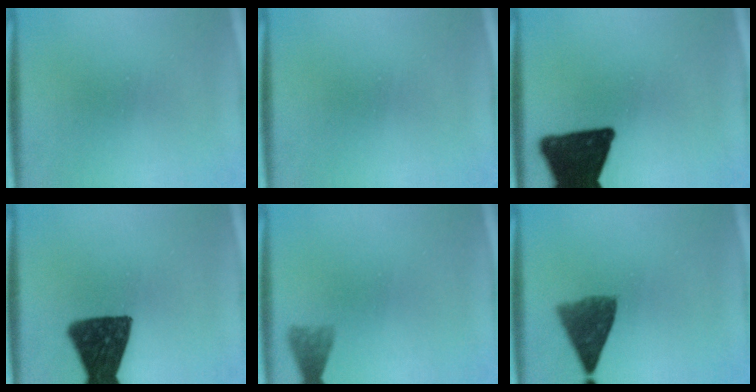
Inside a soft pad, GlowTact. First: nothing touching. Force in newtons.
{"total": 0.0}
{"total": 18.1}
{"total": 12.5}
{"total": 2.9}
{"total": 7.2}